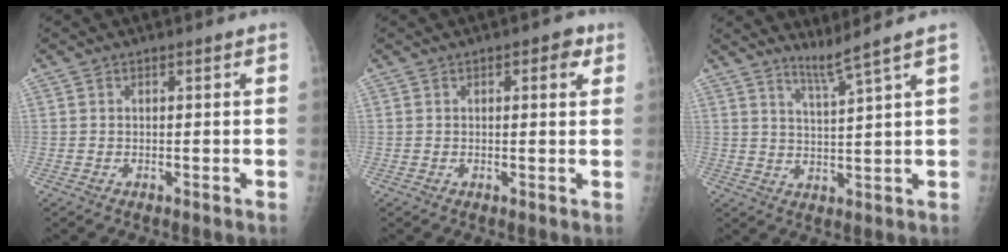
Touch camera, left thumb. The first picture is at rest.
{"total": 3.4, "force": [1.5, 1.4, 2.7], "torque": [-0.023, 0.000, 0.012]}
{"total": 4.6, "force": [3.6, -2.1, 1.9], "torque": [-0.039, -0.047, 0.078]}